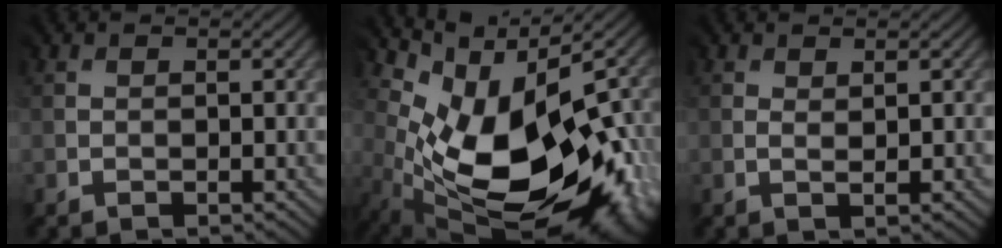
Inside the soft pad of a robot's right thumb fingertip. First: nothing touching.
{"total": 13.5, "force": [-2.4, 7.1, 11.2], "torque": [-0.161, -0.029, -0.019]}
{"total": 0.7, "force": [0.7, -0.3, 0.0], "torque": [-0.002, 0.002, 0.014]}